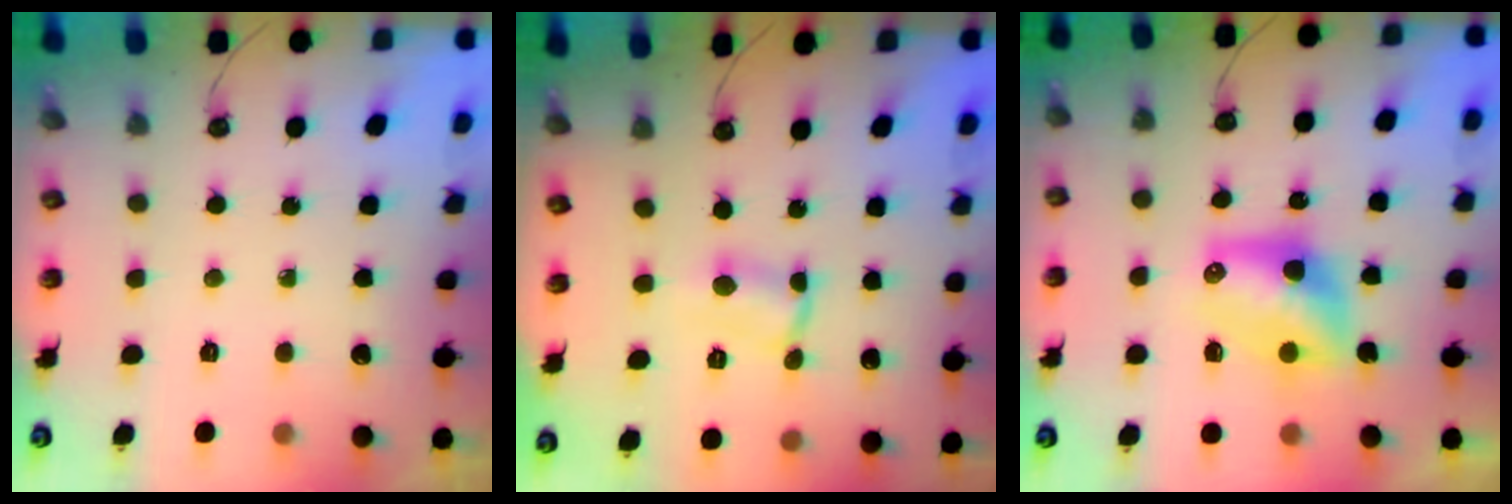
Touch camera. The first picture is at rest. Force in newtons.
{"total": 2.9, "press": 1.4, "slide": 2.5}
{"total": 9.3, "press": 9.2, "slide": 0.6}